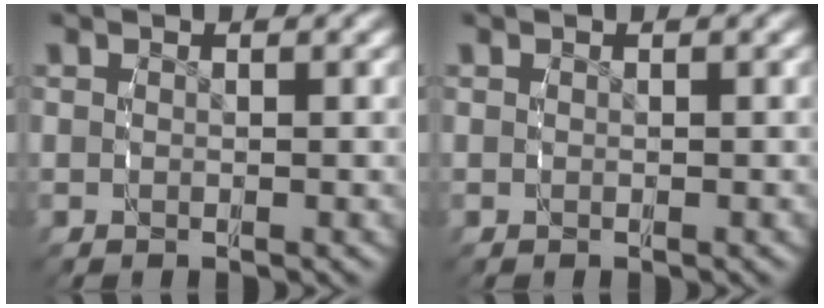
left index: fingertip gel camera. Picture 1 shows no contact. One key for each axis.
{"total": 0.0}